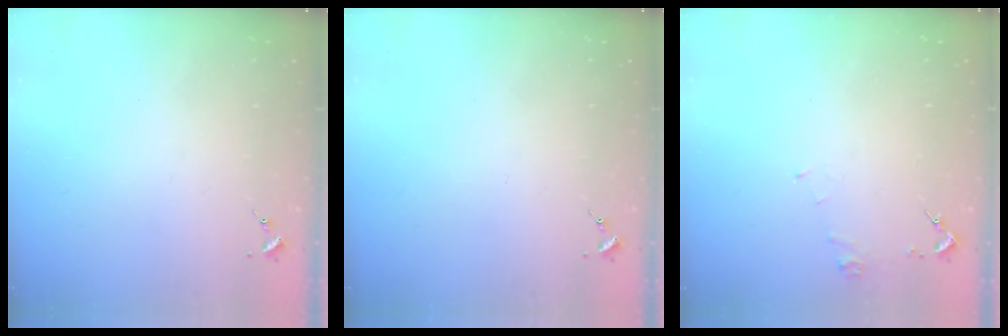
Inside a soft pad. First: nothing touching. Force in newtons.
{"total": 0.0}
{"total": 3.7, "press": 3.7, "slide": 0.5}